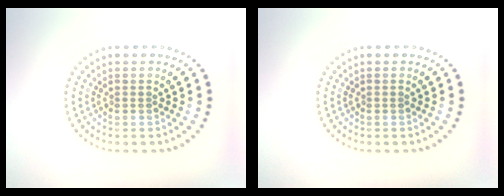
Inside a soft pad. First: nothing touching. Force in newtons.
{"total": 0.0}